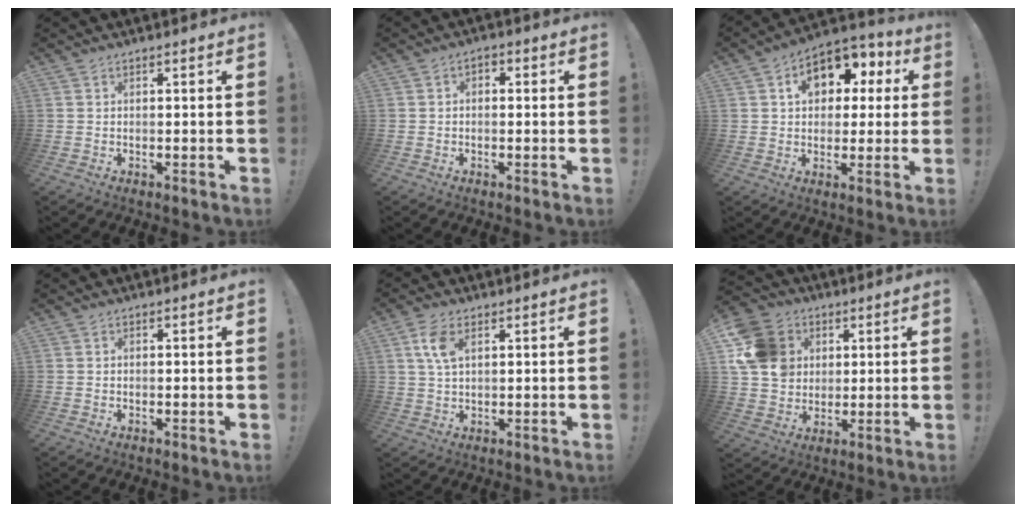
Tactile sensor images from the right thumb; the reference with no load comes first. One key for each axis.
{"total": 2.1, "fx": -1.4, "fy": 1.1, "fz": 1.1, "tx": -0.021, "ty": 0.014, "tz": -0.025}
{"total": 12.6, "fx": 4.3, "fy": 8.8, "fz": 7.9, "tx": -0.117, "ty": -0.009, "tz": 0.079}
{"total": 0.0}
{"total": 6.9, "fx": 2.7, "fy": 3.8, "fz": 5.1, "tx": -0.100, "ty": 0.001, "tz": 0.049}
{"total": 15.5, "fx": 4.1, "fy": 13.2, "fz": 6.9, "tx": -0.116, "ty": -0.005, "tz": 0.090}